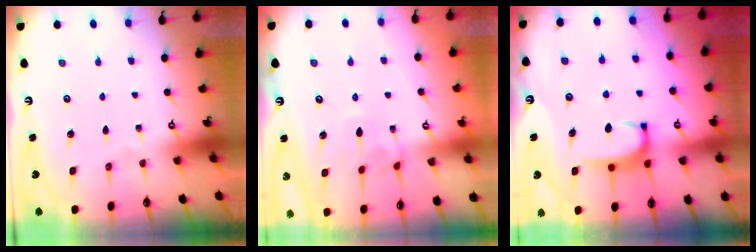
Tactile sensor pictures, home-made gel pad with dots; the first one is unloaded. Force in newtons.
{"total": 4.3, "press": 4.3, "slide": 0.1}
{"total": 2.7, "press": 2.7, "slide": 0.4}